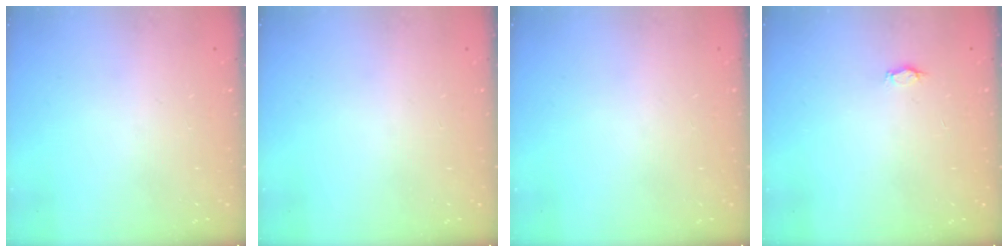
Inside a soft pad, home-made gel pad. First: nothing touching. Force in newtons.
{"total": 0.0}
{"total": 0.0}
{"total": 2.2, "press": 2.2, "slide": 0.3}